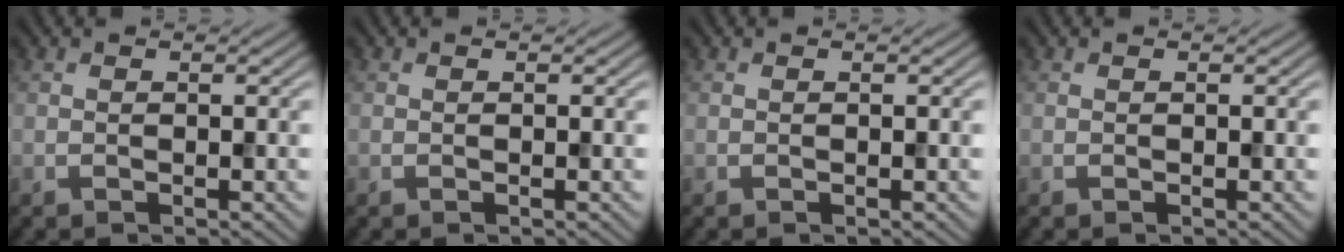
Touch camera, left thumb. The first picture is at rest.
{"total": 0.0}
{"total": 0.0}
{"total": 0.0}